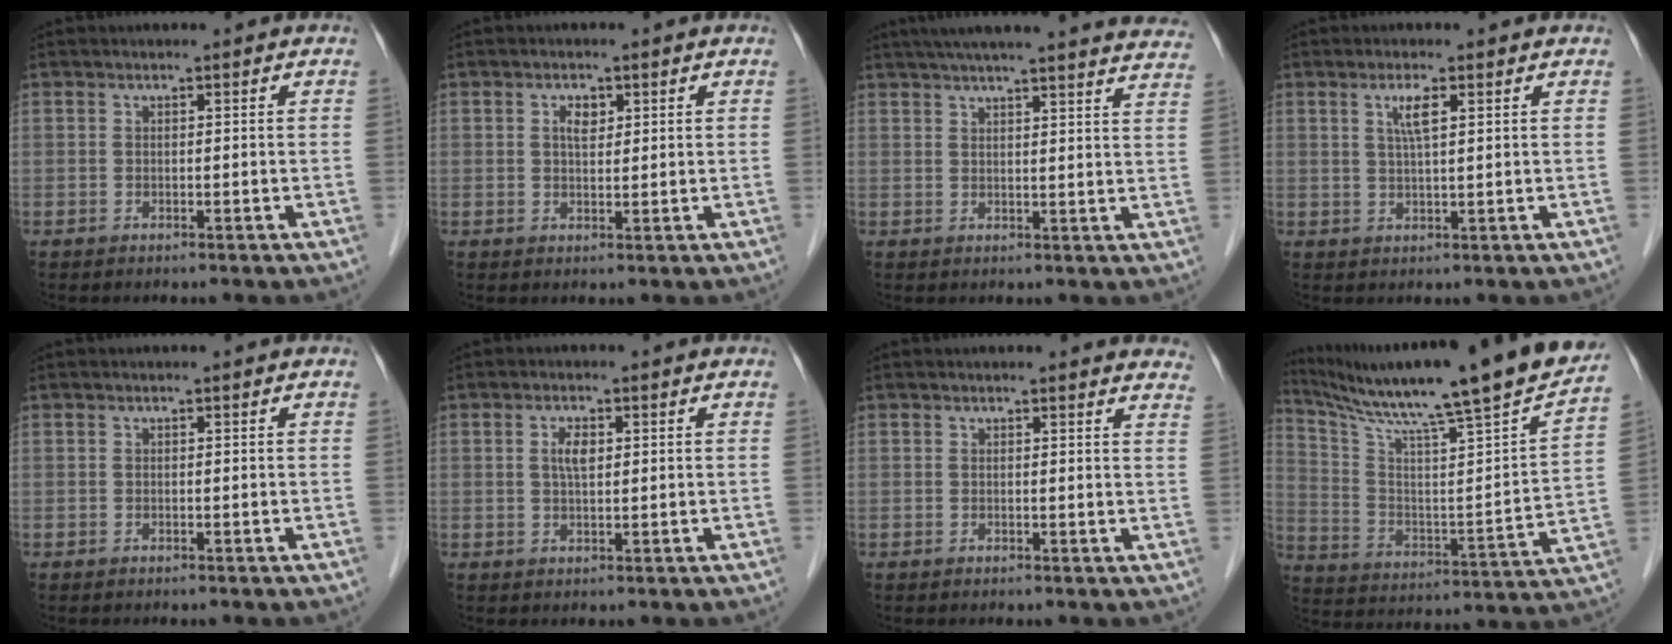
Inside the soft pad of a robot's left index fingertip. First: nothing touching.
{"total": 2.3, "force": [0.9, 1.3, 1.7], "torque": [-0.034, 0.004, 0.016]}
{"total": 26.5, "force": [24.0, 1.3, 11.0], "torque": [-0.169, -0.020, 0.287]}
{"total": 3.1, "force": [1.2, 0.2, 2.8], "torque": [-0.057, 0.002, 0.023]}
{"total": 0.0}
{"total": 2.6, "force": [0.6, 1.0, 2.3], "torque": [-0.048, 0.004, 0.013]}
{"total": 6.6, "force": [6.4, 1.1, 1.3], "torque": [0.012, -0.015, 0.037]}
{"total": 27.2, "force": [22.2, -0.2, 15.7], "torque": [-0.265, -0.042, 0.328]}